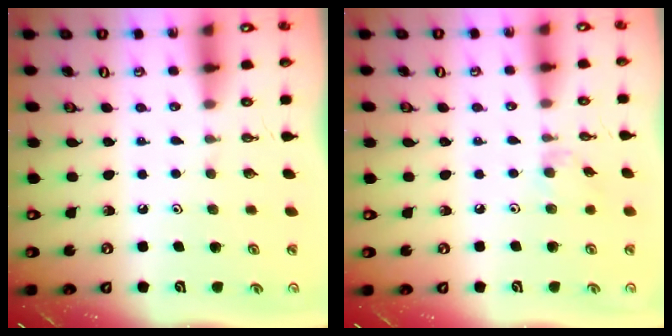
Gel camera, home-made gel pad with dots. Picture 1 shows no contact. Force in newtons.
{"total": 4.5, "press": 4.4, "slide": 0.6}